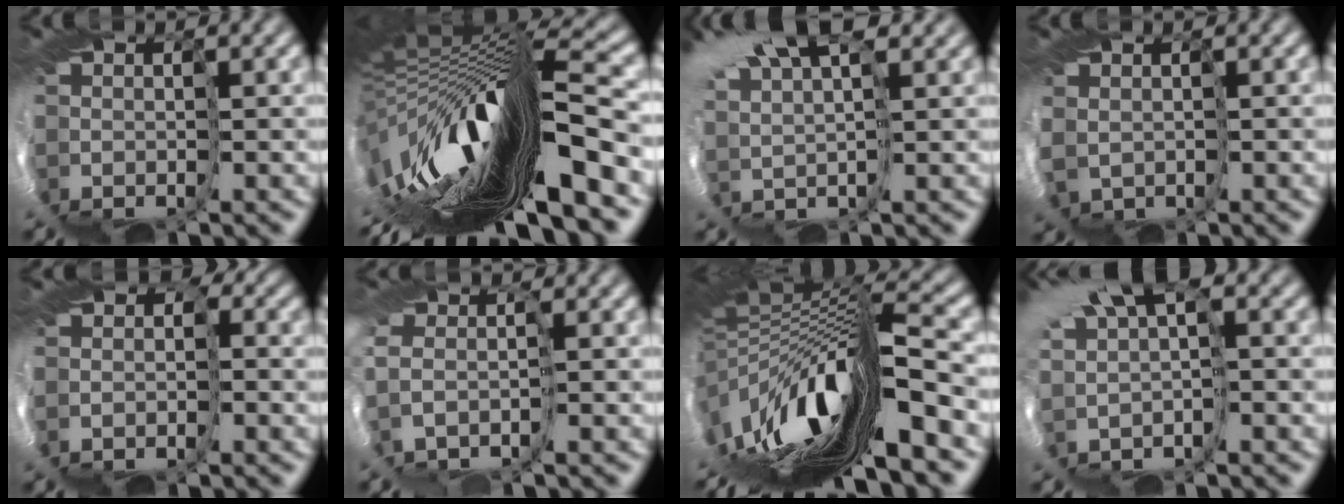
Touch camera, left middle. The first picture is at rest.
{"total": 11.6, "force": [-0.7, -1.1, 11.5], "torque": [-0.192, -0.025, 0.021]}
{"total": 7.6, "force": [6.4, -4.0, 1.2], "torque": [-0.021, 0.021, 0.136]}
{"total": 4.7, "force": [0.6, 4.2, 1.9], "torque": [-0.078, -0.015, 0.006]}
{"total": 2.4, "force": [0.0, 2.0, 1.3], "torque": [-0.028, 0.004, 0.001]}
{"total": 2.2, "force": [0.3, -2.0, 0.8], "torque": [-0.034, -0.007, 0.041]}
{"total": 9.4, "force": [-1.5, -1.3, 9.1], "torque": [-0.168, 0.004, 0.003]}
{"total": 4.4, "force": [2.6, -3.4, 1.2], "torque": [-0.017, 0.006, 0.067]}